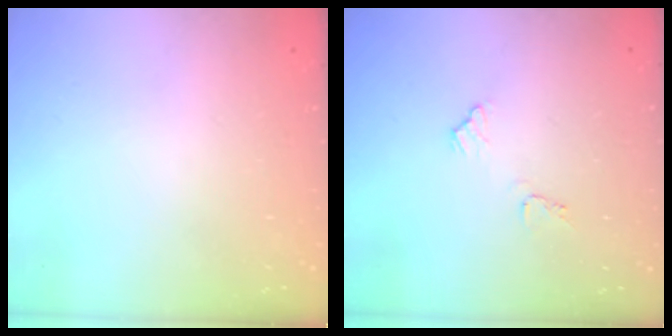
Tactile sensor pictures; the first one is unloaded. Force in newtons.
{"total": 6.8, "press": 6.8, "slide": 0.5}